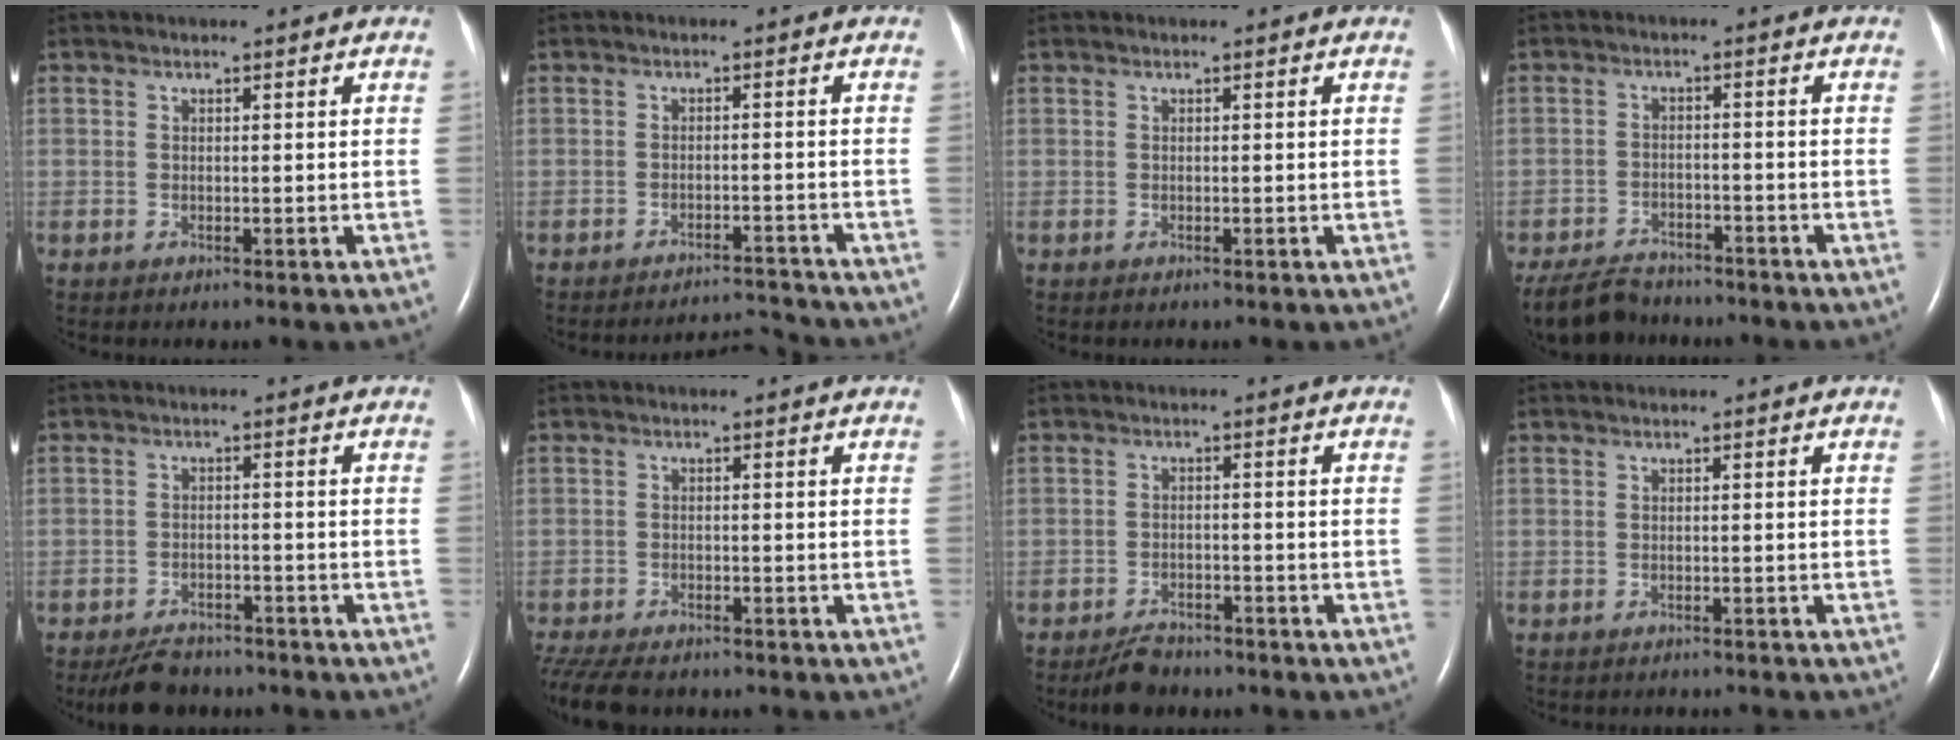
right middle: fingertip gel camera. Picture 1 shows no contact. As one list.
[{"total": 5.0, "force": [-4.7, -1.0, -1.1], "torque": [0.012, 0.002, -0.072]}, {"total": 0.0}, {"total": 7.7, "force": [-7.0, 2.6, 2.0], "torque": [-0.042, -0.014, -0.115]}, {"total": 6.6, "force": [-5.9, 2.4, 2.0], "torque": [-0.039, -0.012, -0.094]}, {"total": 10.8, "force": [-9.0, 3.6, 4.9], "torque": [-0.110, -0.014, -0.134]}, {"total": 4.3, "force": [-3.9, 1.5, 1.2], "torque": [-0.032, -0.006, -0.066]}, {"total": 4.2, "force": [-4.1, 0.5, 0.6], "torque": [-0.004, -0.009, -0.049]}]